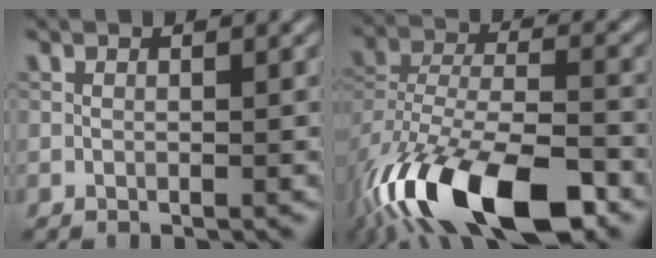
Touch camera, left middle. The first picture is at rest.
{"total": 14.5, "force": [-9.1, 6.0, 9.6], "torque": [-0.194, -0.019, -0.164]}